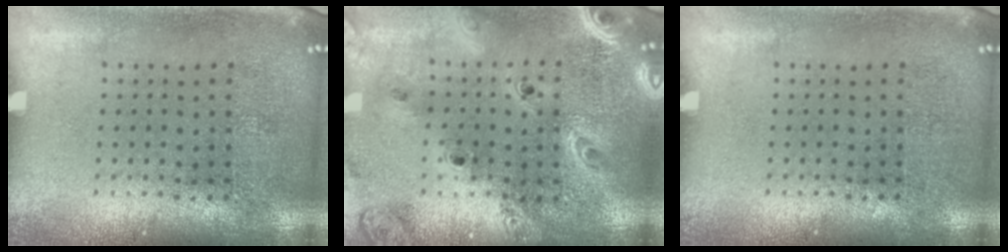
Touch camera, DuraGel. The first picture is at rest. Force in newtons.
{"total": 2.8, "press": 2.4, "slide": 1.4}
{"total": 0.0}